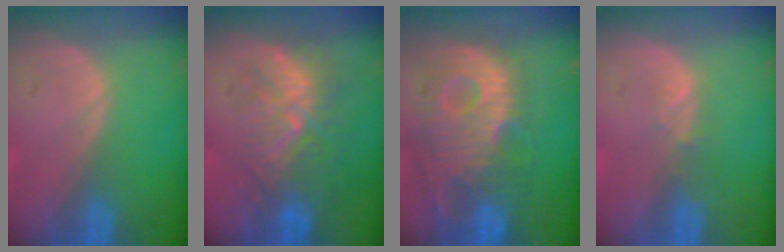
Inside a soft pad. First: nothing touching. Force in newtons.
{"total": 9.1, "press": 8.4, "slide": 3.5}
{"total": 11.8, "press": 10.7, "slide": 5.1}
{"total": 1.1, "press": 1.0, "slide": 0.4}